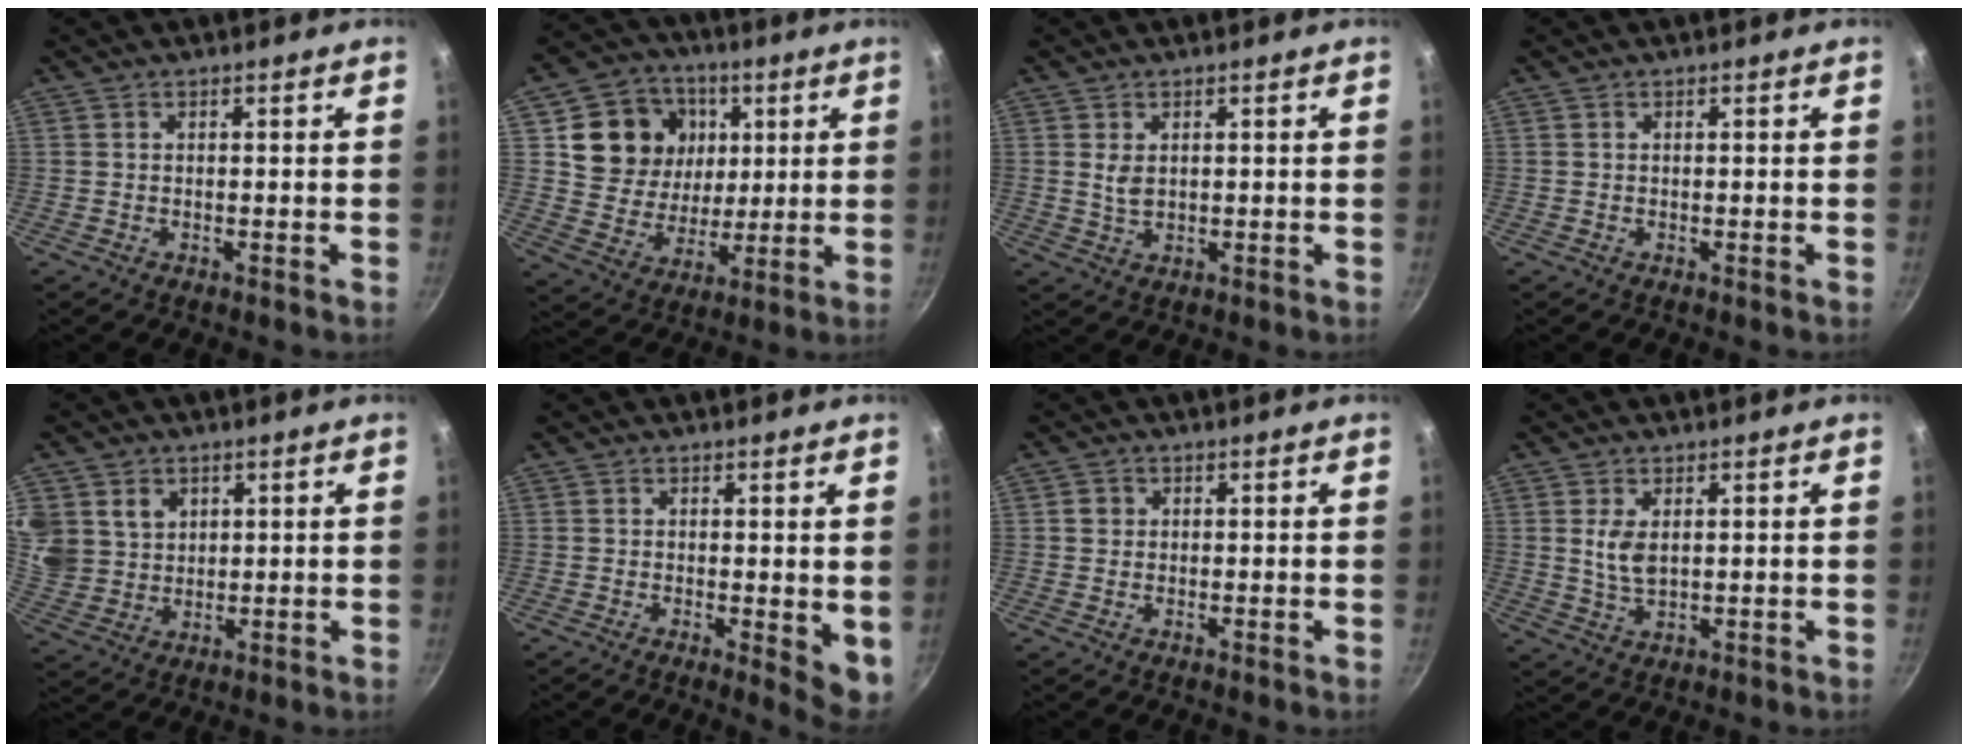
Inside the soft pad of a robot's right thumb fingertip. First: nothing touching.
{"total": 15.2, "force": [4.6, 13.0, 6.5], "torque": [-0.088, -0.010, 0.083]}
{"total": 3.1, "force": [0.8, 2.0, 2.3], "torque": [-0.040, -0.007, 0.019]}
{"total": 0.0}
{"total": 12.9, "force": [4.6, 10.8, 5.2], "torque": [-0.106, -0.007, 0.104]}
{"total": 5.7, "force": [-0.4, 1.8, 5.4], "torque": [-0.063, -0.011, -0.002]}
{"total": 1.6, "force": [0.2, 1.5, 0.5], "torque": [-0.004, 0.004, 0.002]}
{"total": 4.7, "force": [1.2, 2.6, 3.8], "torque": [-0.067, -0.014, 0.027]}